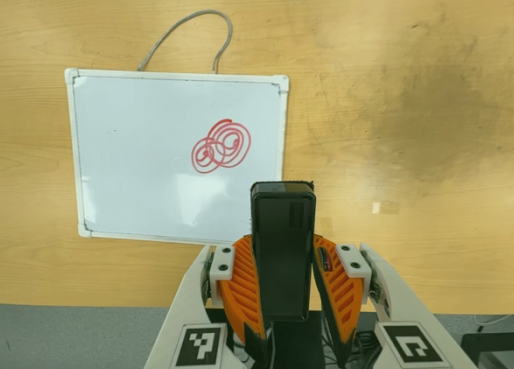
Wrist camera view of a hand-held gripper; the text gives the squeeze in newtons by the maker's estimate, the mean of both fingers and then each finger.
{"total": 6.2, "left": 4.7, "right": 7.7}